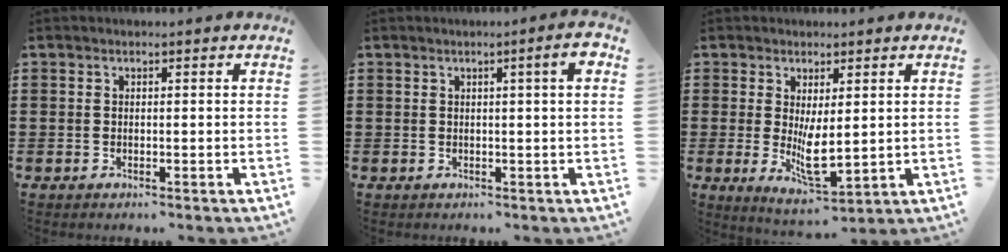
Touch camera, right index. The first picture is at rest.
{"total": 3.0, "force": [0.9, -0.1, 2.9], "torque": [-0.046, -0.004, 0.011]}
{"total": 5.7, "force": [0.5, 2.1, 5.3], "torque": [-0.096, -0.007, 0.010]}